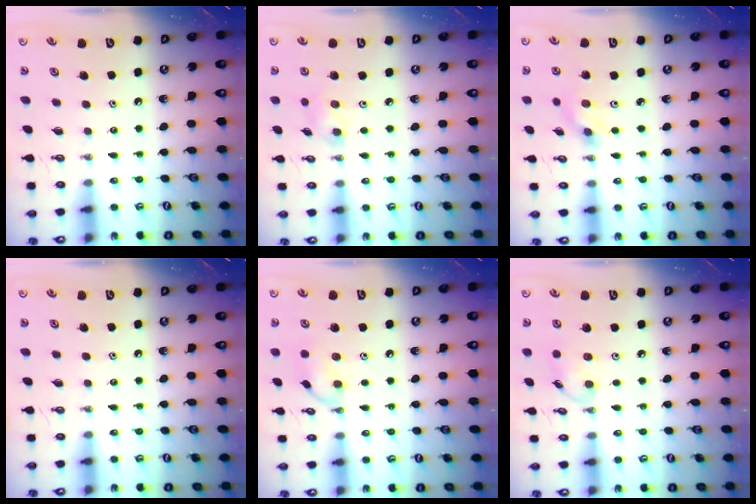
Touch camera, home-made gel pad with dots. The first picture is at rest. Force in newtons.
{"total": 4.2, "press": 4.0, "slide": 1.3}
{"total": 2.8, "press": 2.5, "slide": 1.3}
{"total": 0.0}
{"total": 8.4, "press": 8.4, "slide": 0.3}
{"total": 6.6, "press": 6.6, "slide": 0.8}